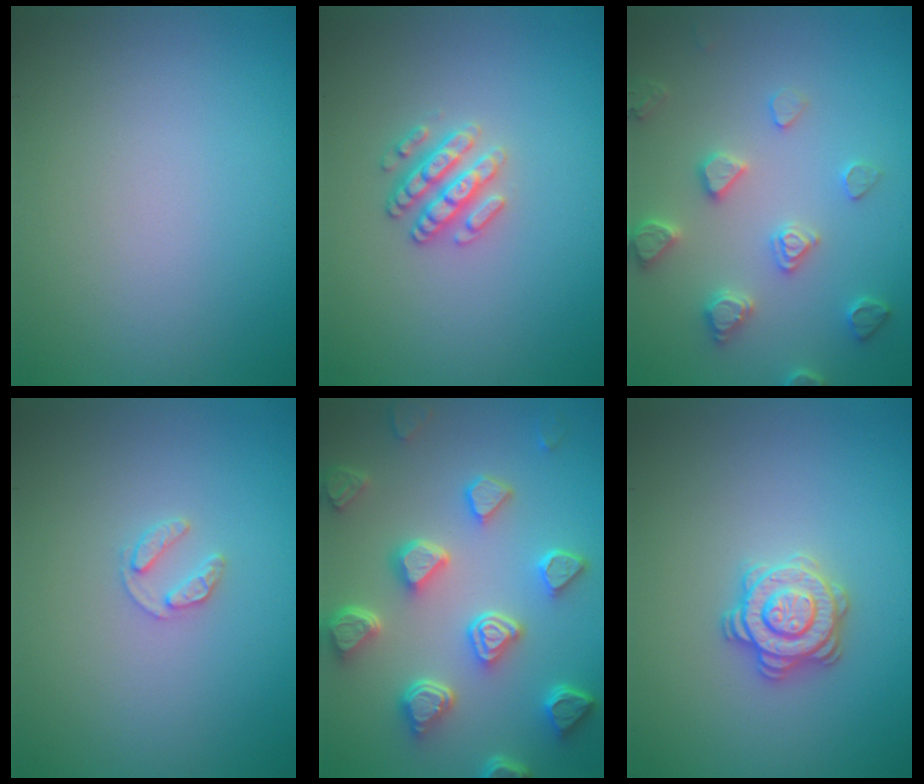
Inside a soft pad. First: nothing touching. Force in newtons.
{"total": 2.5, "press": 2.4, "slide": 0.6}
{"total": 3.6, "press": 3.5, "slide": 0.8}
{"total": 1.3, "press": 1.3, "slide": 0.2}
{"total": 6.8, "press": 5.3, "slide": 4.1}
{"total": 2.9, "press": 2.9, "slide": 0.4}